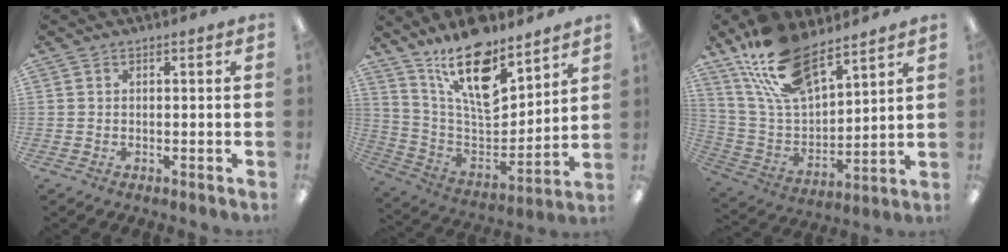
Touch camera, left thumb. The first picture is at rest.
{"total": 19.1, "force": [13.0, 7.7, 11.7], "torque": [-0.199, -0.086, 0.229]}
{"total": 18.7, "force": [13.4, 8.1, 10.2], "torque": [-0.210, -0.065, 0.246]}